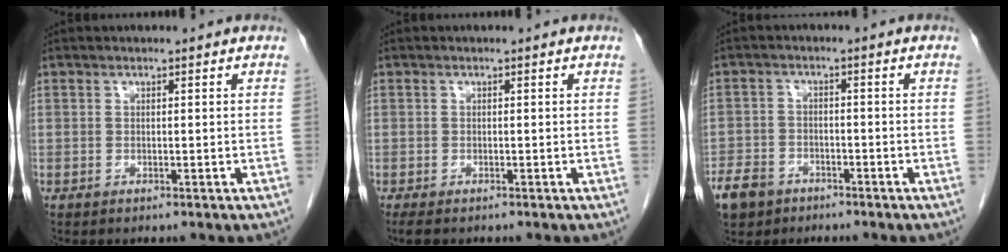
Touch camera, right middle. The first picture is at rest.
{"total": 2.1, "force": [-1.7, 0.6, 1.2], "torque": [-0.021, -0.008, -0.023]}
{"total": 6.4, "force": [-4.4, 4.3, 1.9], "torque": [-0.045, 0.005, -0.076]}